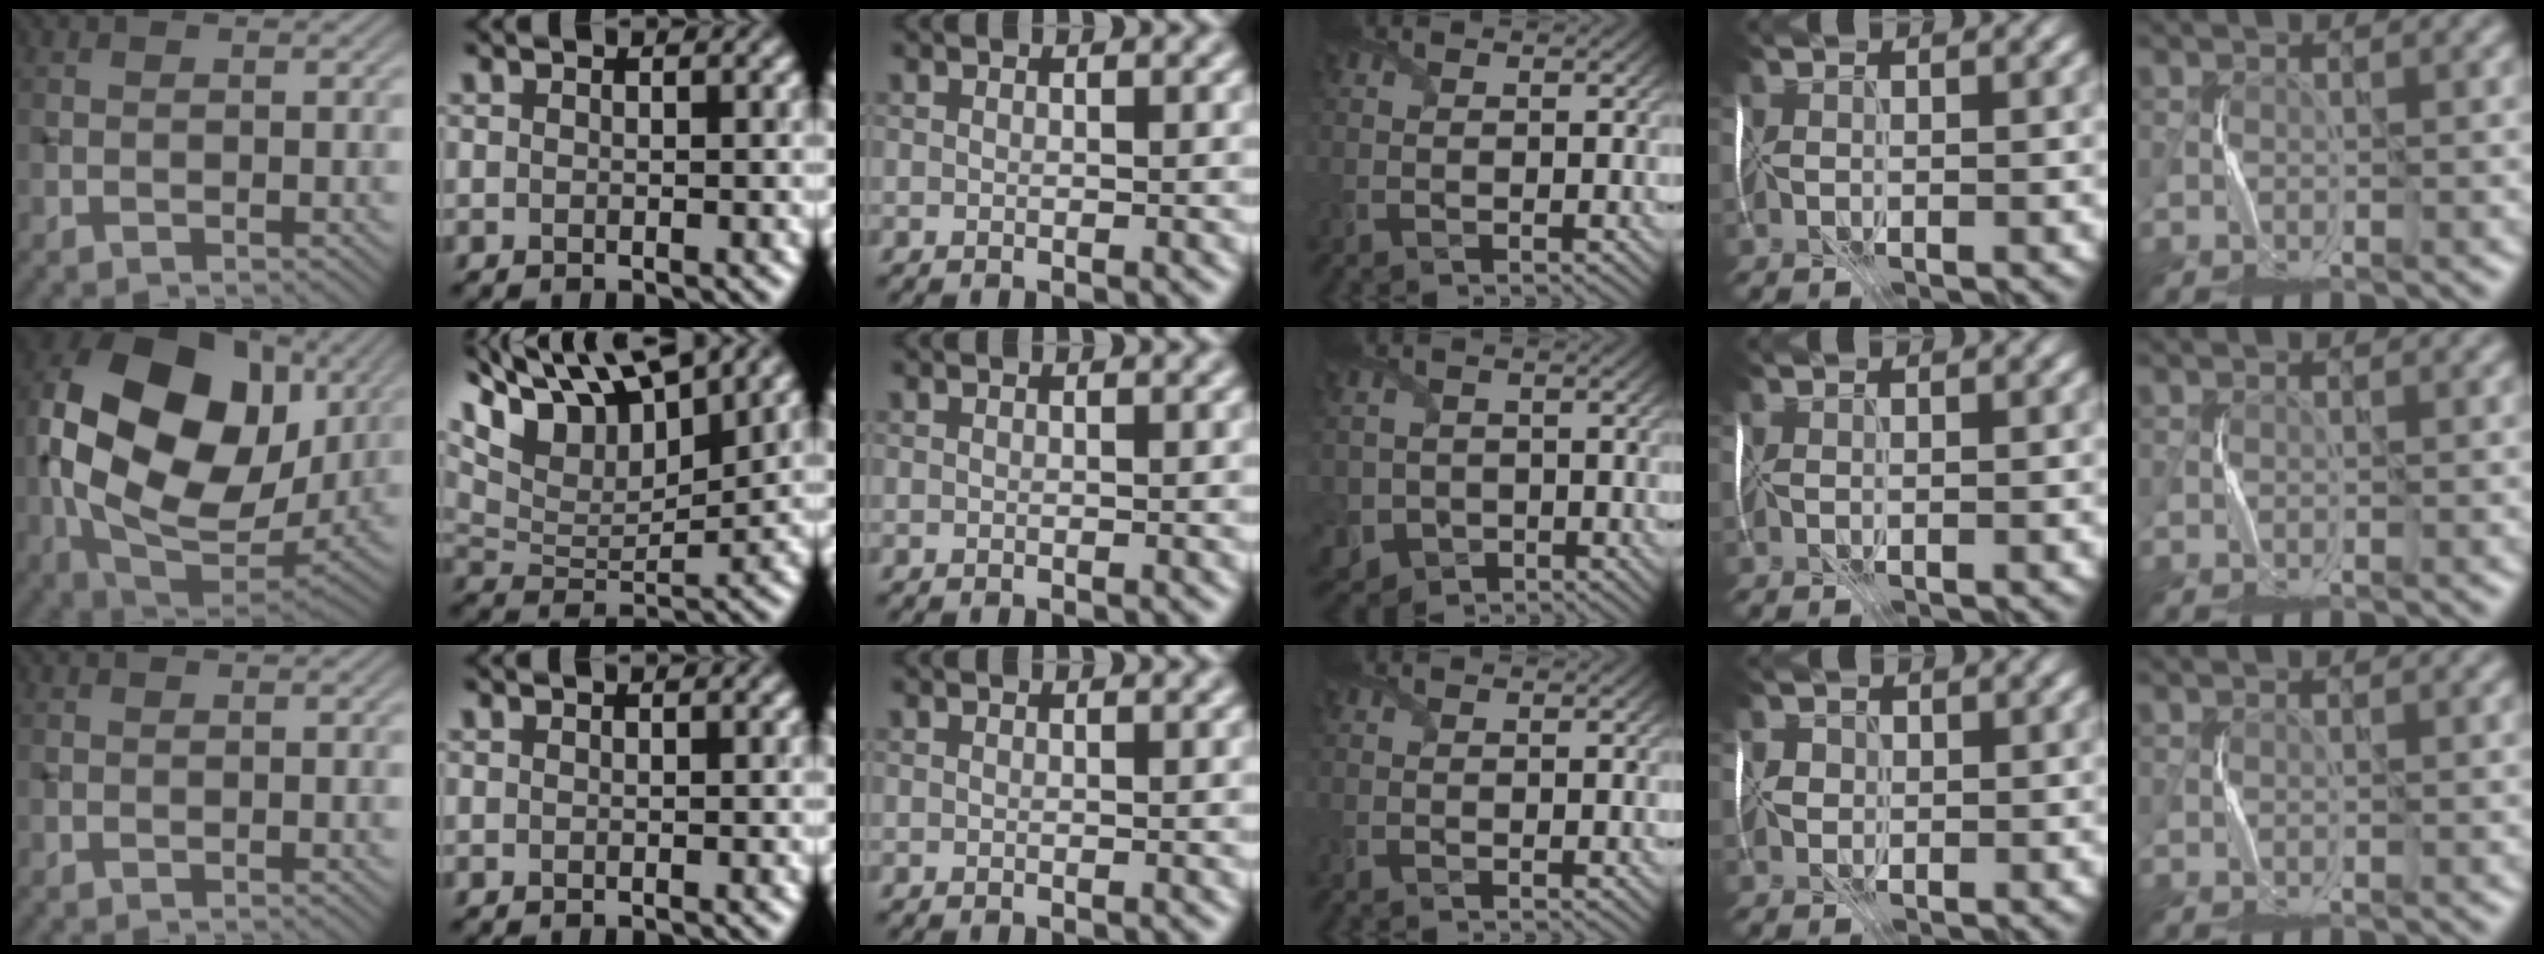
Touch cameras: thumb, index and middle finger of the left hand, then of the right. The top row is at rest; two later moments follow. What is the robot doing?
{"motion": "fold", "object": "map"}